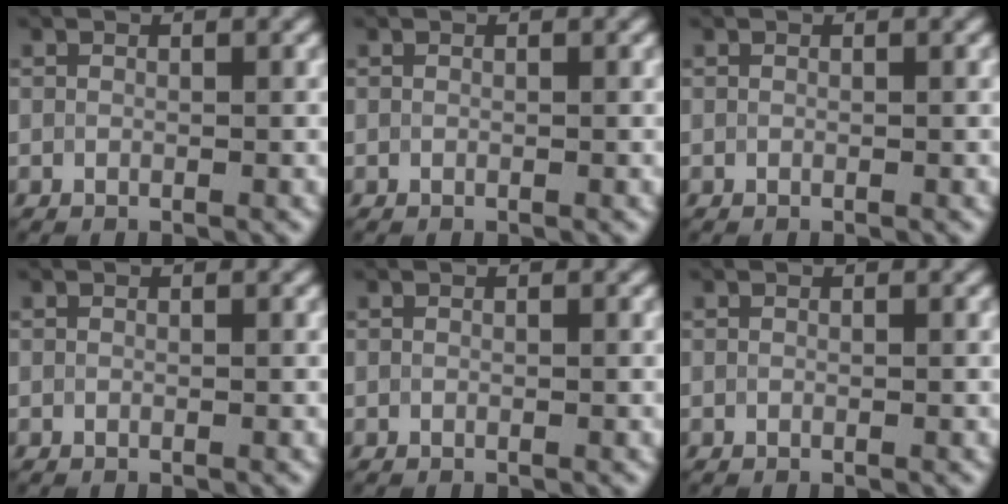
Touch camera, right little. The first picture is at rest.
{"total": 0.0}
{"total": 0.0}
{"total": 0.0}
{"total": 0.0}
{"total": 0.0}